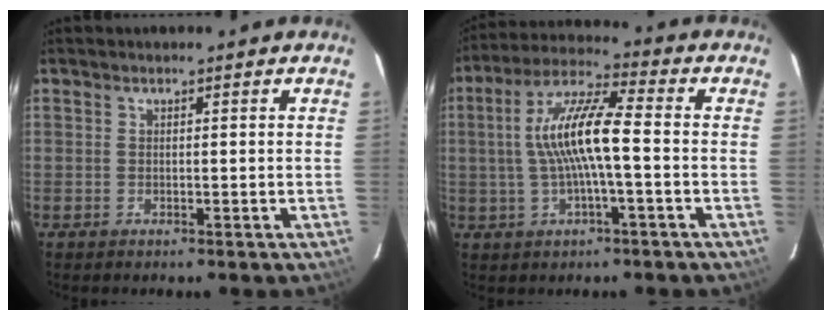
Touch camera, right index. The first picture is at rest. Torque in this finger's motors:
{"motor_torque": [1.33, -0.32, 1.04, 0.21]}